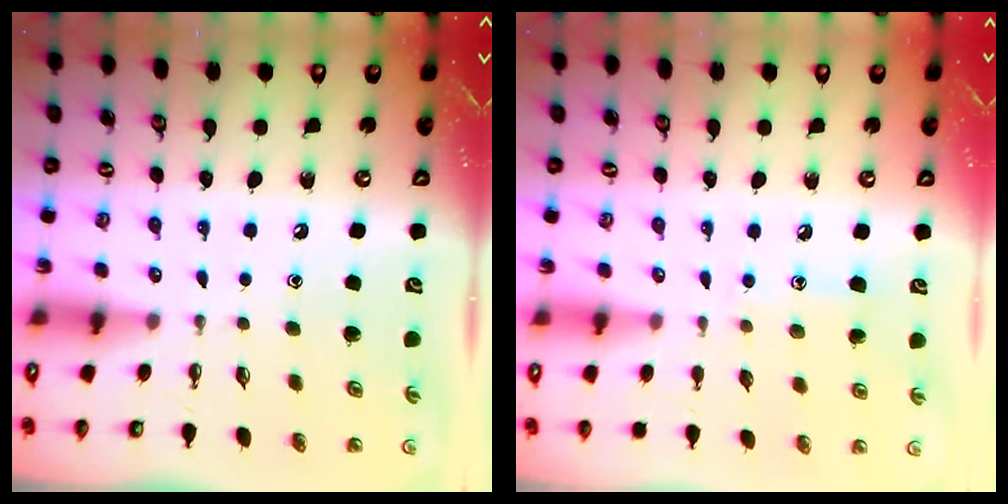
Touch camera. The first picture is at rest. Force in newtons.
{"total": 7.5, "press": 7.5, "slide": 0.1}